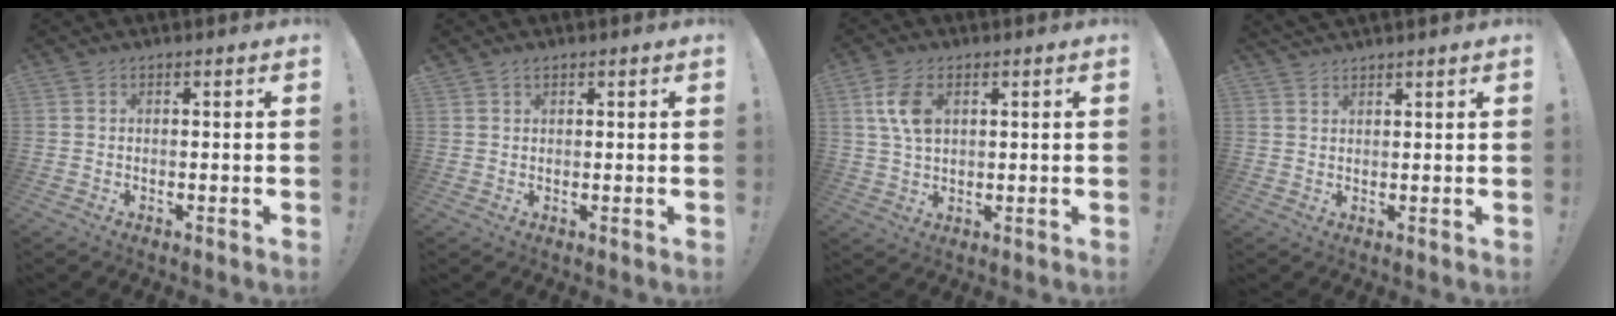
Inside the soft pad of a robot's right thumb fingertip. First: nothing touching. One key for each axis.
{"total": 1.1, "fx": 1.0, "fy": 0.5, "fz": 0.4, "tx": -0.002, "ty": -0.003, "tz": 0.017}
{"total": 7.8, "fx": 2.6, "fy": 4.7, "fz": 5.7, "tx": -0.112, "ty": -0.005, "tz": 0.047}
{"total": 2.3, "fx": 2.2, "fy": 0.1, "fz": 0.5, "tx": -0.006, "ty": -0.016, "tz": 0.041}